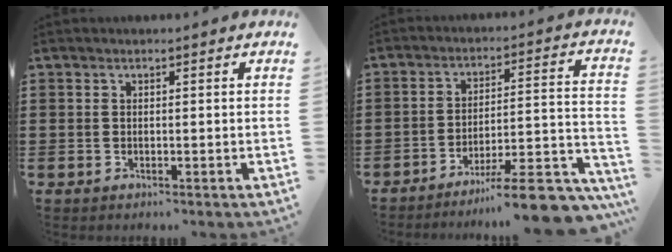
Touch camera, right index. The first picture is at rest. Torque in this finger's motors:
{"motor_torque": [0.38, -0.34, 0.15, 0.02]}